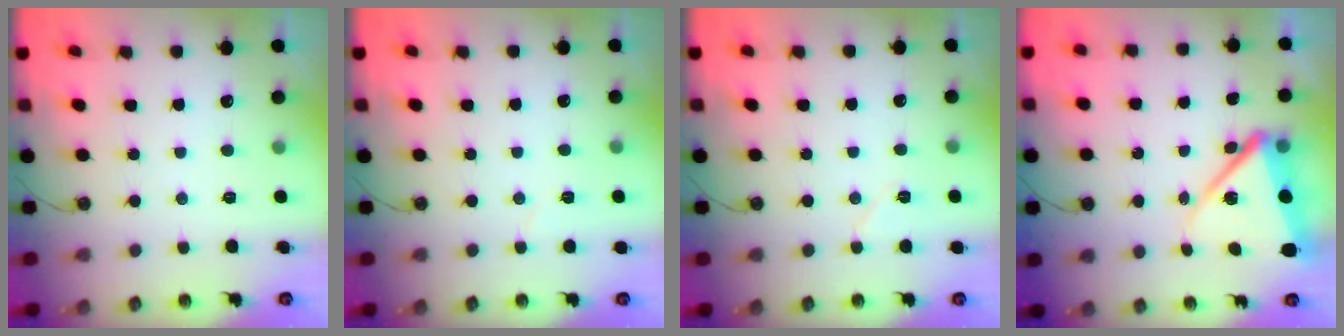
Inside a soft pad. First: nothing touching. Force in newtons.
{"total": 3.7, "press": 2.6, "slide": 2.6}
{"total": 5.7, "press": 5.1, "slide": 2.7}
{"total": 11.1, "press": 11.0, "slide": 1.5}